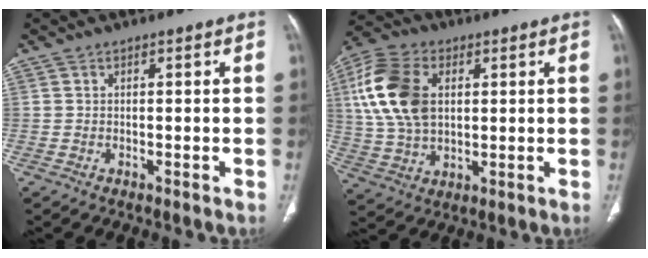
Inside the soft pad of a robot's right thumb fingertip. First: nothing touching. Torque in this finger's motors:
{"motor_torque": [-0.23, 2.13, 1.86, -0.06, 0.58]}